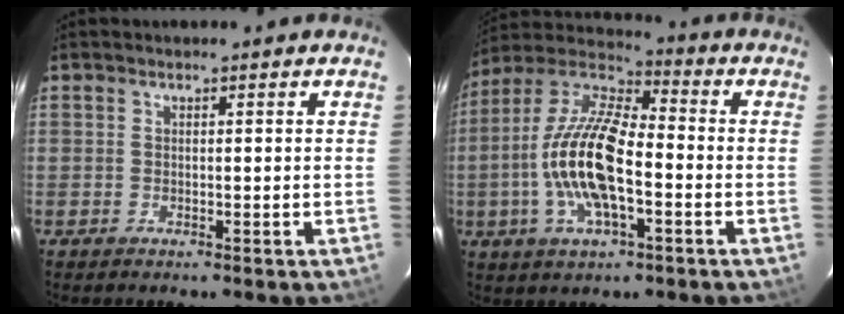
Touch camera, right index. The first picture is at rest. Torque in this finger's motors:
{"motor_torque": [2.14, 0.00, 1.05, 0.21]}